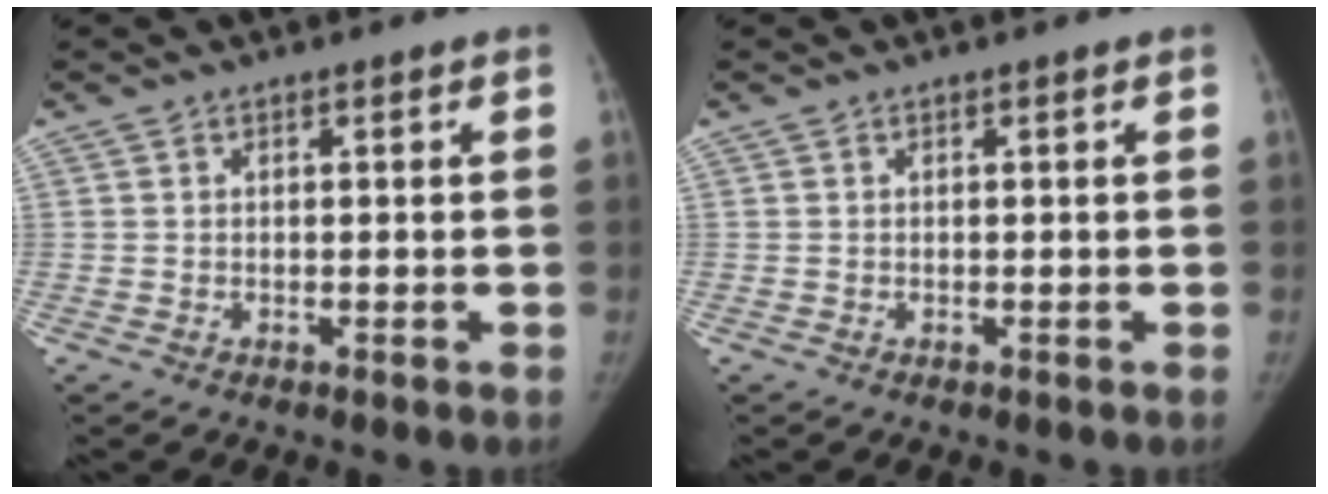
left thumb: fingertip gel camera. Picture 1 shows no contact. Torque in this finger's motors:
{"motor_torque": [0.01, 0.01, 0.01, -0.02, 0.00]}